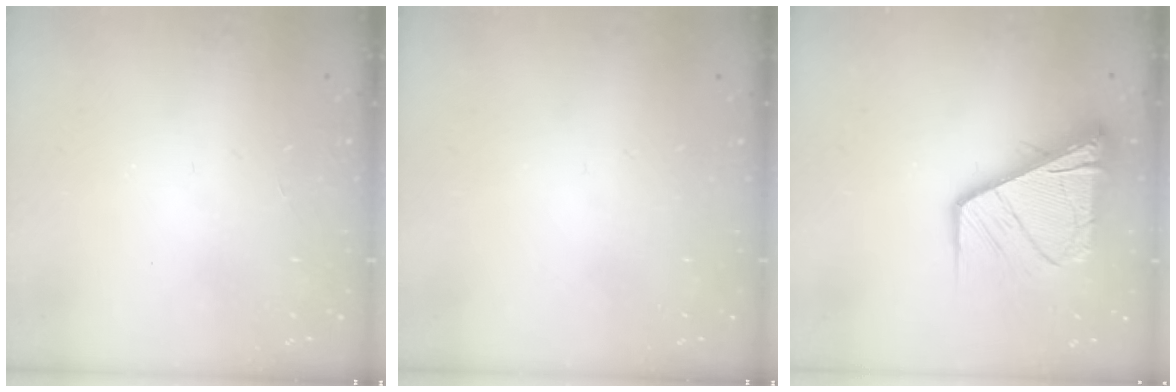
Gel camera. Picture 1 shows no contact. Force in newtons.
{"total": 0.0}
{"total": 15.9, "press": 15.7, "slide": 1.8}